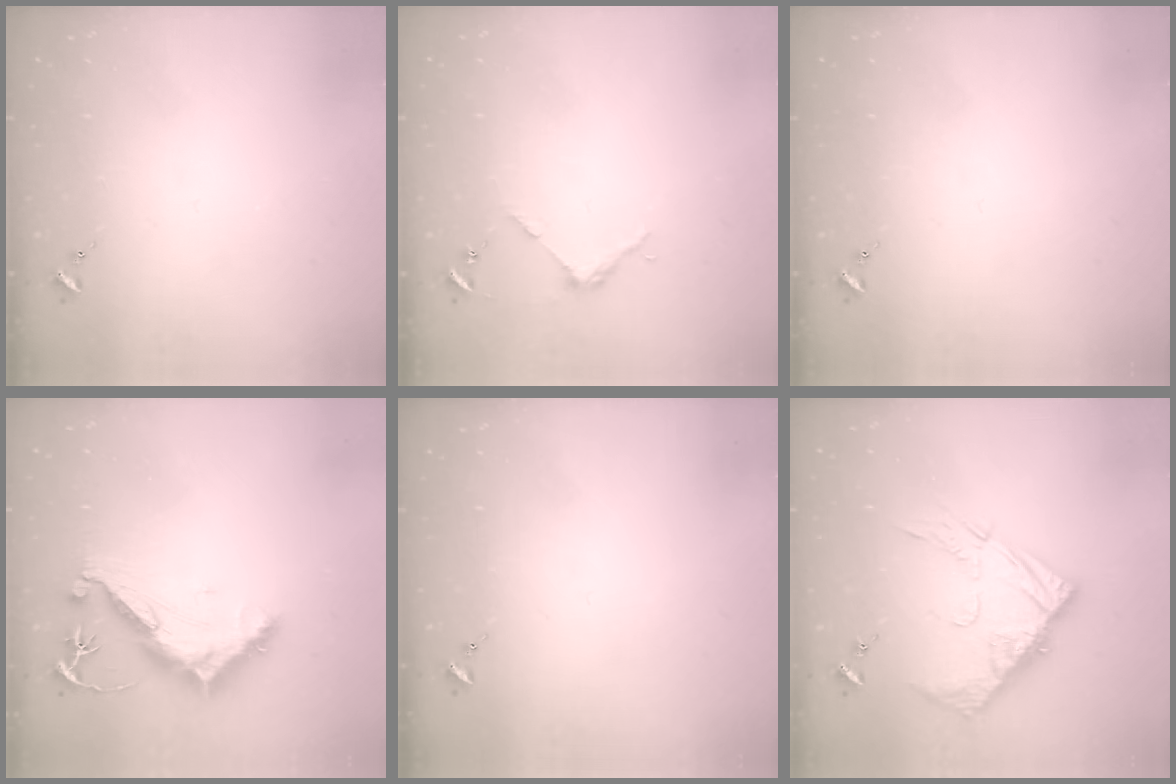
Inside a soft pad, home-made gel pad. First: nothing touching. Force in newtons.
{"total": 3.7, "press": 3.7, "slide": 0.3}
{"total": 0.0}
{"total": 11.7, "press": 11.7, "slide": 0.9}
{"total": 0.0}
{"total": 13.4, "press": 13.4, "slide": 1.0}